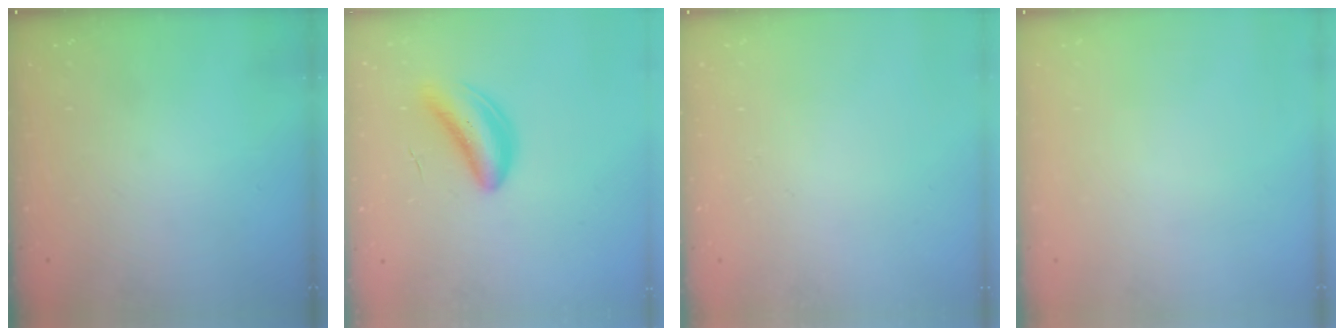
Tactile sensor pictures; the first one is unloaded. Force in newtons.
{"total": 7.6, "press": 7.4, "slide": 2.0}
{"total": 0.0}
{"total": 0.0}